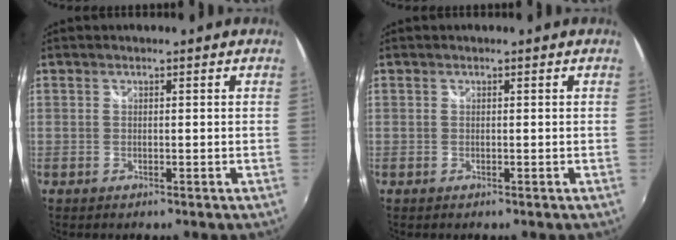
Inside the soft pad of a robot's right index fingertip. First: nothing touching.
{"total": 0.0}